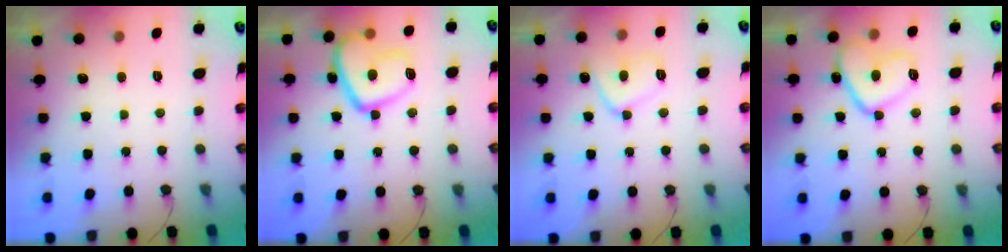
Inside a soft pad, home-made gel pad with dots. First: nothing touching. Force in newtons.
{"total": 13.0, "press": 12.9, "slide": 0.8}
{"total": 9.1, "press": 9.1, "slide": 0.8}
{"total": 10.8, "press": 10.8, "slide": 1.2}